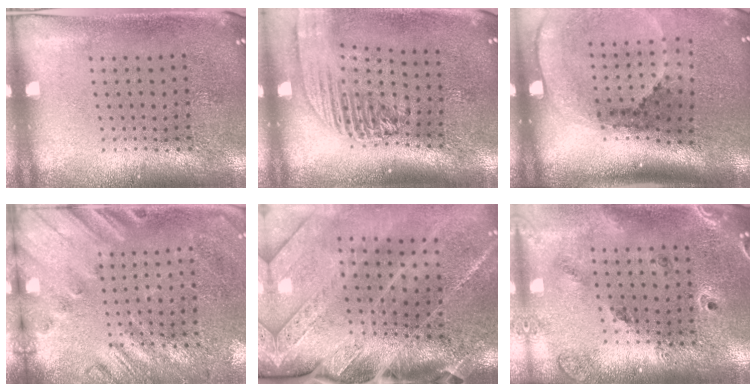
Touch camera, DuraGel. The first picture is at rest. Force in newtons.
{"total": 2.2, "press": 1.7, "slide": 1.4}
{"total": 2.6, "press": 1.8, "slide": 1.9}
{"total": 2.6, "press": 2.0, "slide": 1.6}
{"total": 3.9, "press": 3.2, "slide": 2.2}
{"total": 1.3, "press": 1.3, "slide": 0.5}